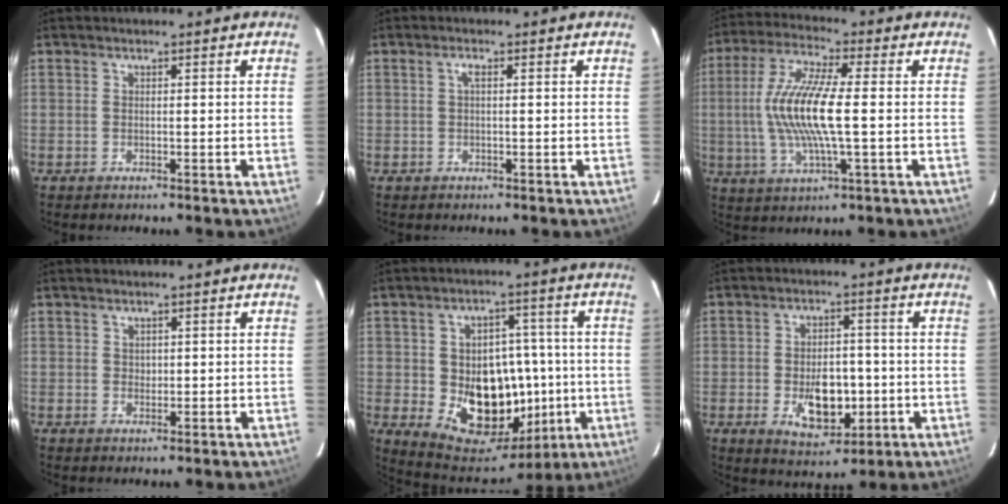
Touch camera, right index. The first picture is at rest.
{"total": 1.1, "force": [0.2, 0.2, 1.1], "torque": [-0.021, 0.004, 0.001]}
{"total": 13.9, "force": [-0.2, 2.7, 13.6], "torque": [-0.273, 0.002, -0.006]}
{"total": 1.0, "force": [0.5, 0.9, 0.1], "torque": [0.002, 0.004, 0.008]}
{"total": 16.4, "force": [-2.2, 13.3, 9.5], "torque": [-0.177, 0.014, -0.008]}
{"total": 9.5, "force": [-2.2, 5.8, 7.2], "torque": [-0.127, 0.000, -0.020]}